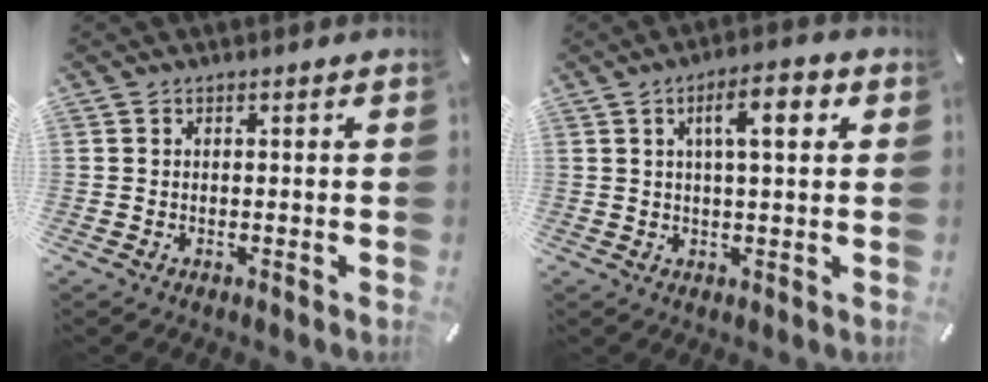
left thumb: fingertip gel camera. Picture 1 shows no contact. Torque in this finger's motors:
{"motor_torque": [-0.02, 0.05, 0.03, 0.01, 0.10]}